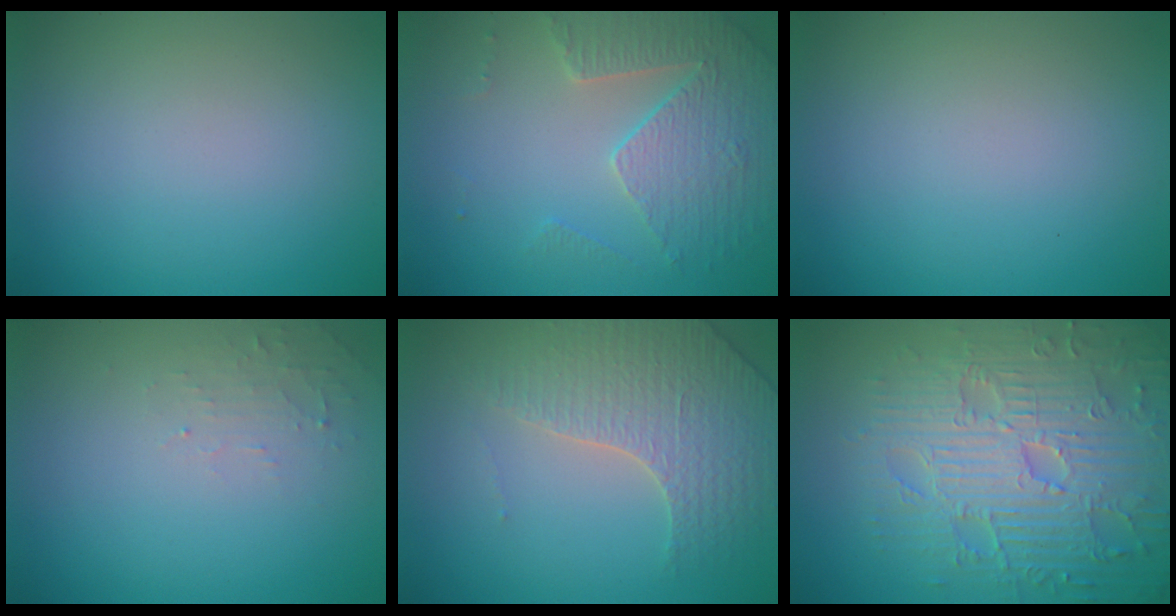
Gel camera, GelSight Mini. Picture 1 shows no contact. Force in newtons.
{"total": 3.6, "press": 3.5, "slide": 1.1}
{"total": 0.0}
{"total": 1.2, "press": 1.2, "slide": 0.3}
{"total": 3.8, "press": 3.6, "slide": 1.0}
{"total": 9.1, "press": 6.6, "slide": 6.3}